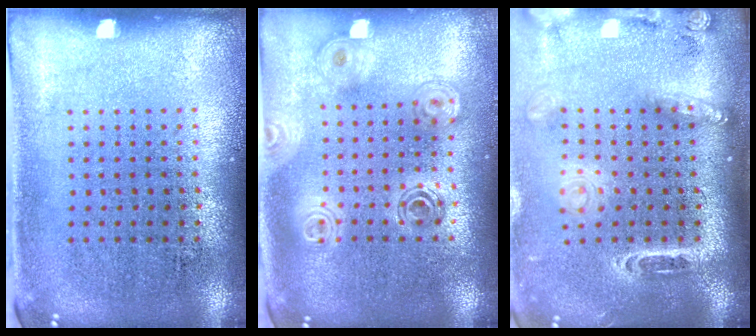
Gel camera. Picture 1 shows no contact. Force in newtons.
{"total": 1.8, "press": 1.6, "slide": 0.9}
{"total": 2.4, "press": 1.8, "slide": 1.5}